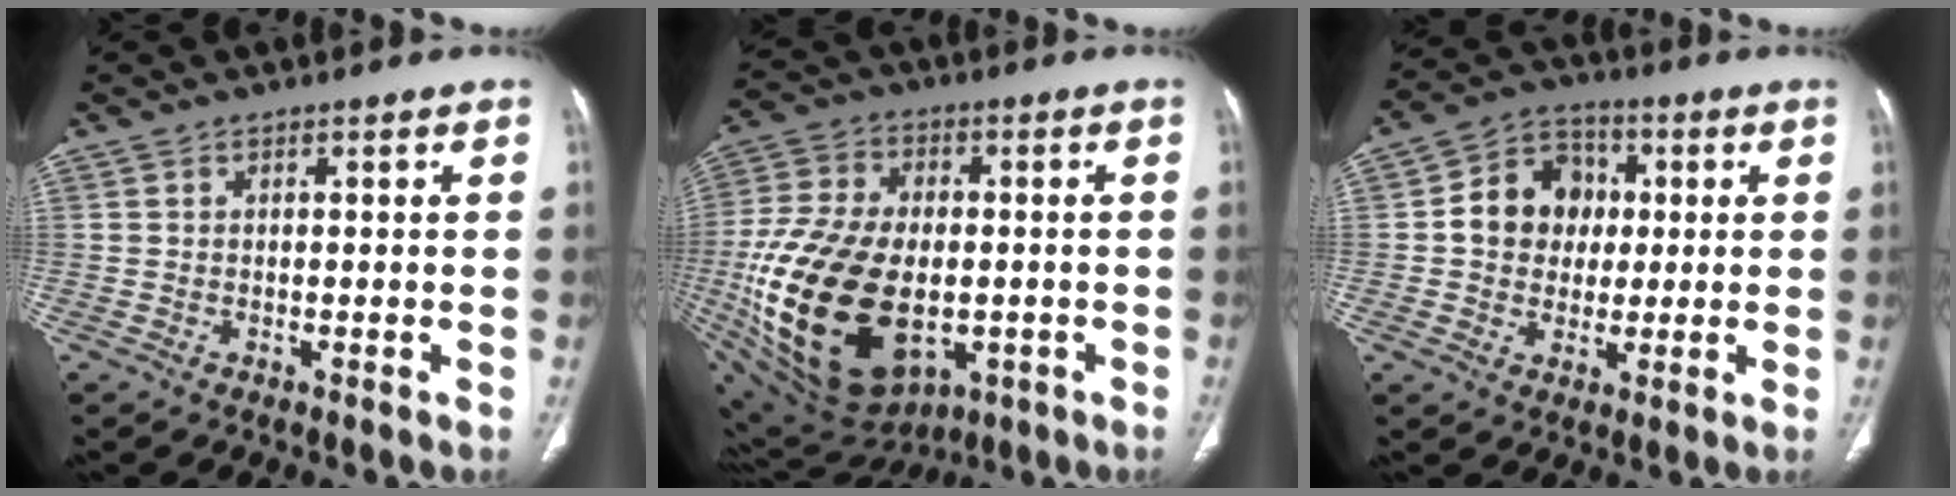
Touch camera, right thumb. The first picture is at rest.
{"total": 28.0, "force": [-5.0, 17.2, 21.6], "torque": [-0.434, -0.016, -0.058]}
{"total": 10.8, "force": [1.0, 9.2, 5.6], "torque": [-0.054, 0.014, 0.009]}